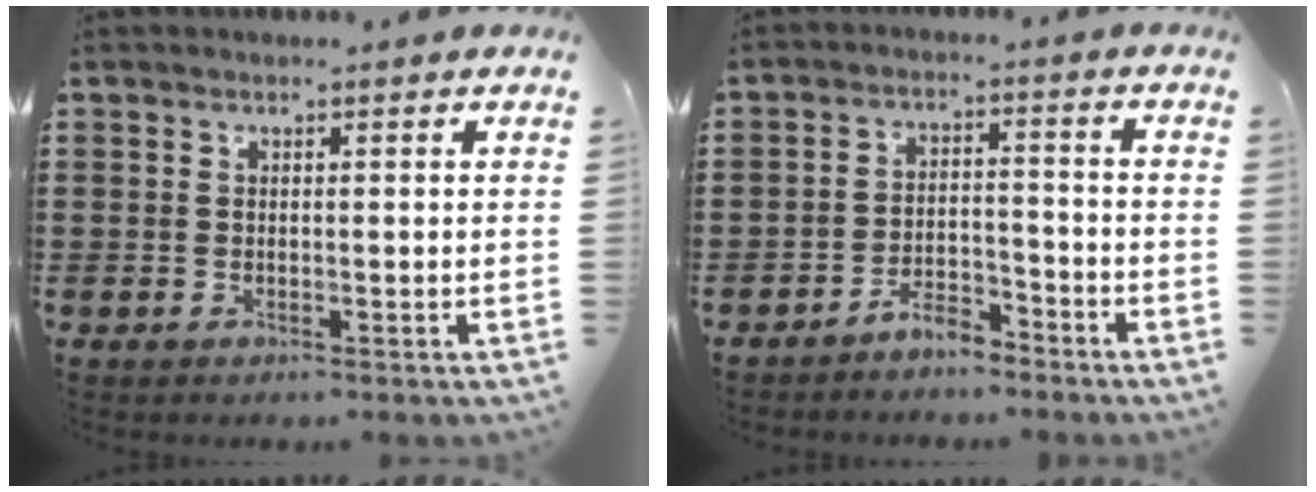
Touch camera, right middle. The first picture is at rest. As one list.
[{"total": 4.2, "force": [-4.0, 0.7, 0.7], "torque": [-0.015, 0.008, -0.082]}]